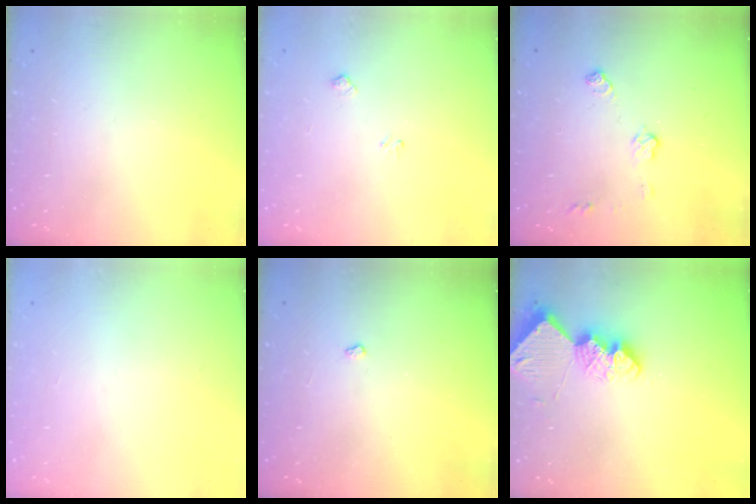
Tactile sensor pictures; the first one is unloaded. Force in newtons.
{"total": 4.7, "press": 4.6, "slide": 0.7}
{"total": 6.8, "press": 6.8, "slide": 0.3}
{"total": 0.0}
{"total": 2.4, "press": 2.3, "slide": 0.4}
{"total": 11.5, "press": 11.5, "slide": 1.0}